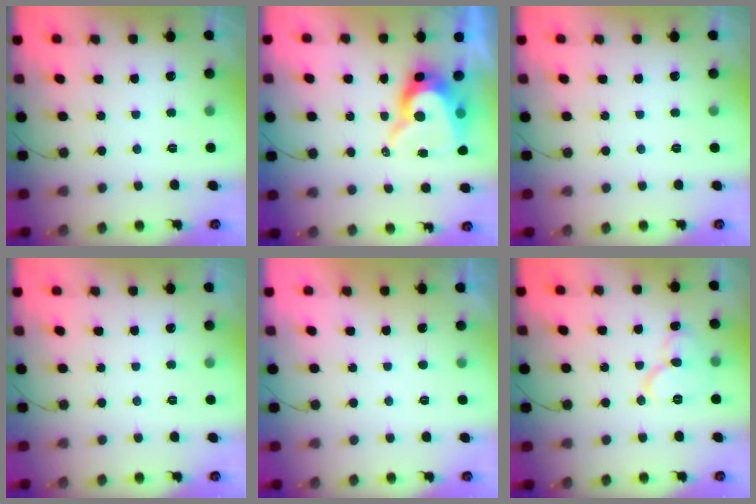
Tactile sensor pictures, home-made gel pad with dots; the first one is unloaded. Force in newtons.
{"total": 12.8, "press": 12.8, "slide": 0.9}
{"total": 0.0}
{"total": 0.0}
{"total": 1.0, "press": 1.0, "slide": 0.2}
{"total": 9.7, "press": 9.6, "slide": 1.1}